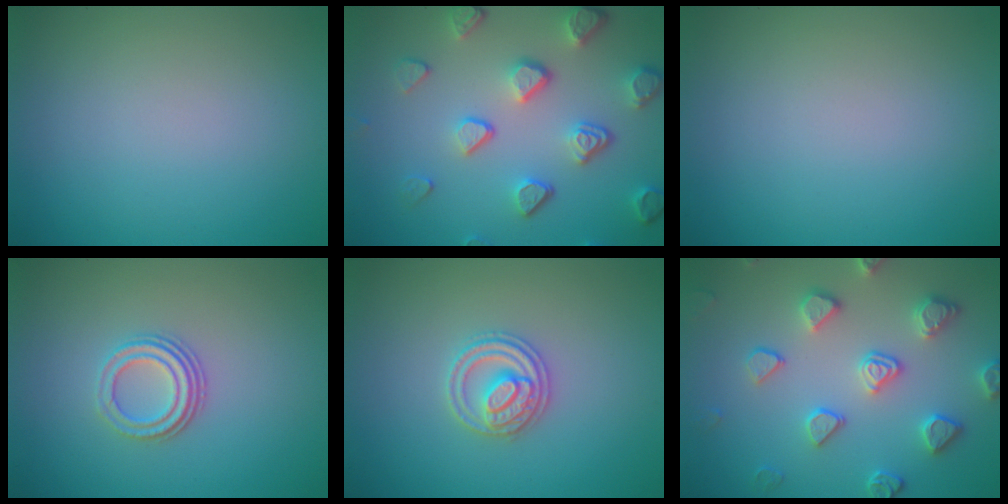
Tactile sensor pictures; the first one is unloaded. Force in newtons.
{"total": 5.0, "press": 3.9, "slide": 3.1}
{"total": 0.0}
{"total": 2.9, "press": 2.2, "slide": 1.9}
{"total": 2.8, "press": 2.7, "slide": 0.5}
{"total": 4.1, "press": 4.1, "slide": 0.4}